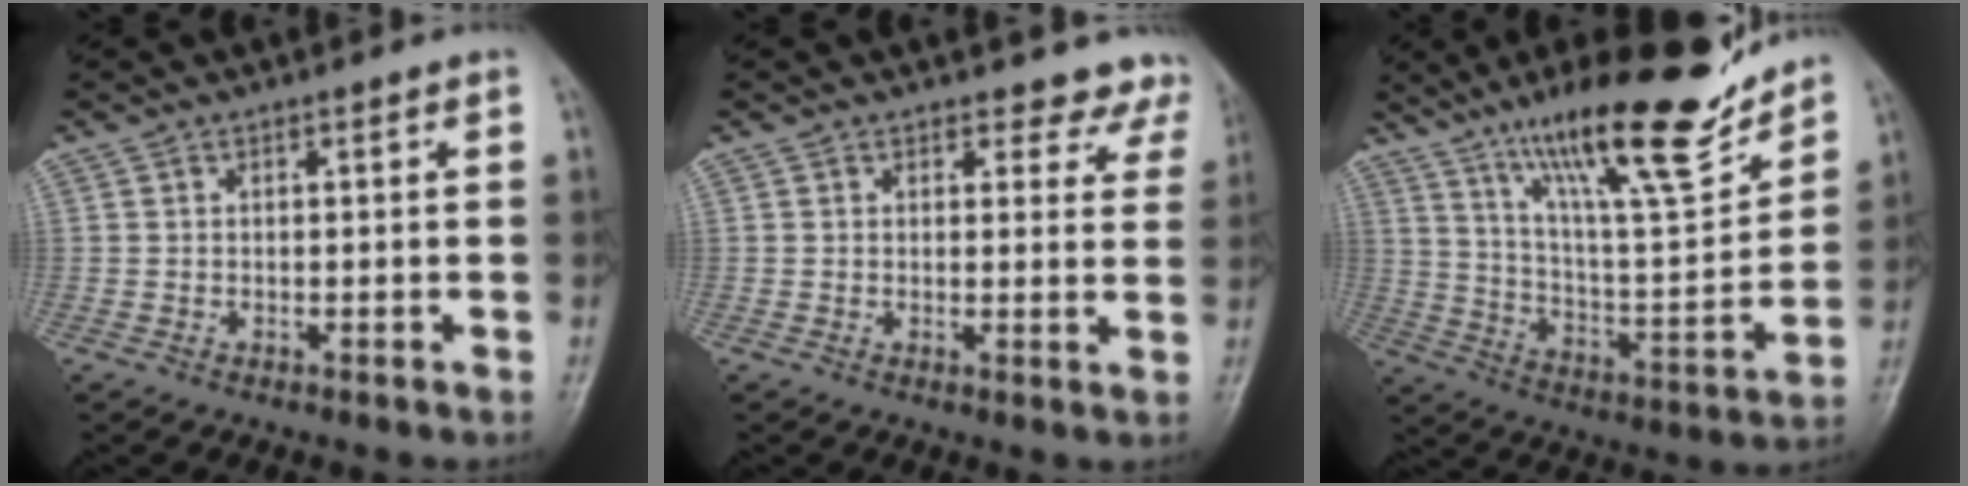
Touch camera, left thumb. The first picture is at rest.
{"total": 6.1, "force": [5.5, 2.6, 0.2], "torque": [0.047, -0.025, 0.035]}
{"total": 22.7, "force": [16.1, 4.7, 15.3], "torque": [-0.218, -0.078, 0.272]}